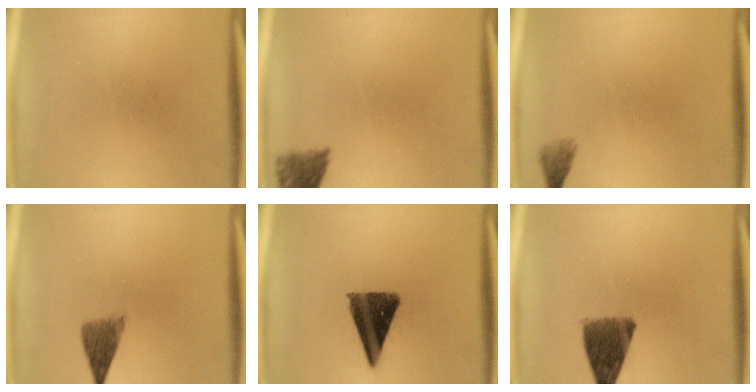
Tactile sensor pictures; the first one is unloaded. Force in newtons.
{"total": 4.0}
{"total": 1.5}
{"total": 4.0}
{"total": 11.2}
{"total": 8.8}